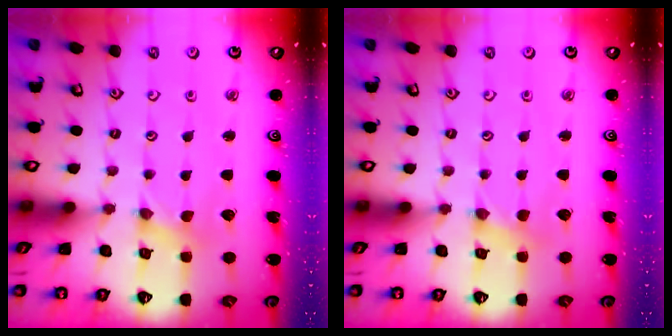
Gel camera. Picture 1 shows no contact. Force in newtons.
{"total": 2.0, "press": 1.9, "slide": 0.4}